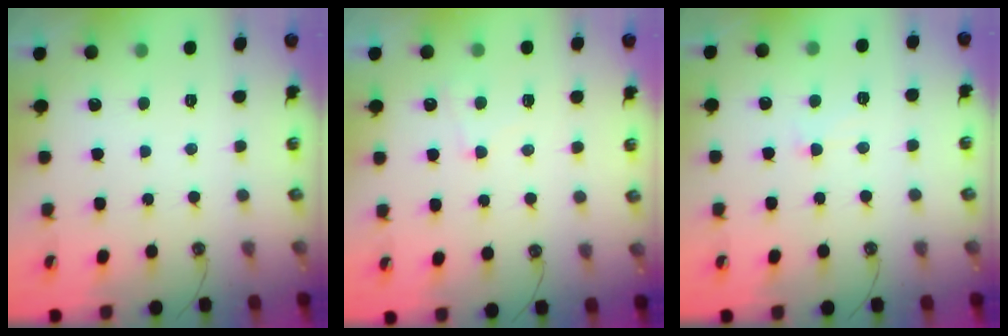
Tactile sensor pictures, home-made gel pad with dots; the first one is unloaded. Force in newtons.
{"total": 3.6, "press": 3.6, "slide": 0.6}
{"total": 0.7, "press": 0.1, "slide": 0.7}